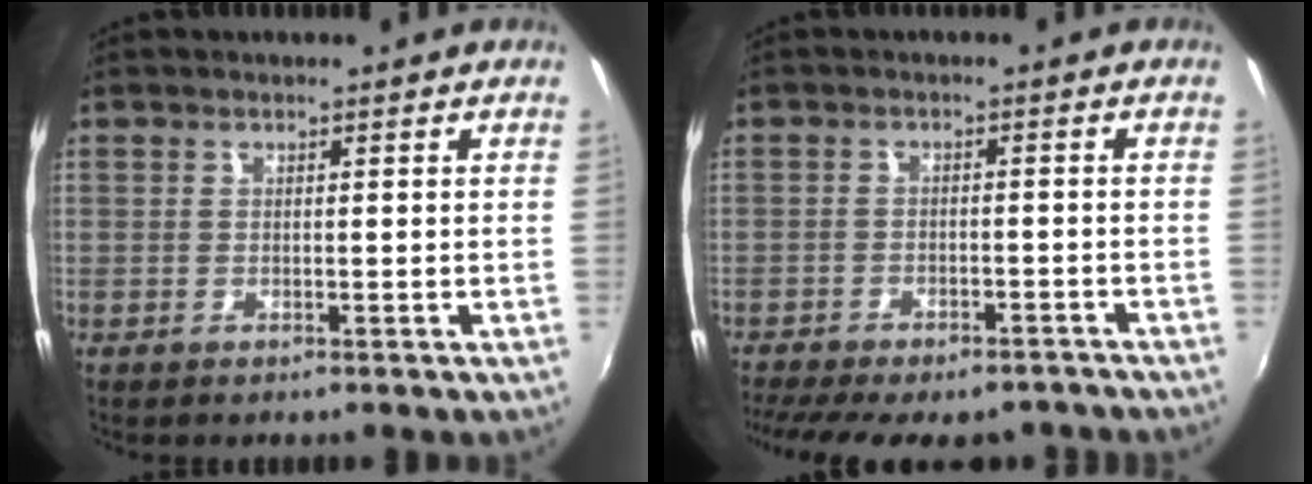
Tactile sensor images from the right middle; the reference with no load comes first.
{"total": 15.9, "force": [-13.2, 5.3, 6.9], "torque": [-0.149, -0.025, -0.174]}